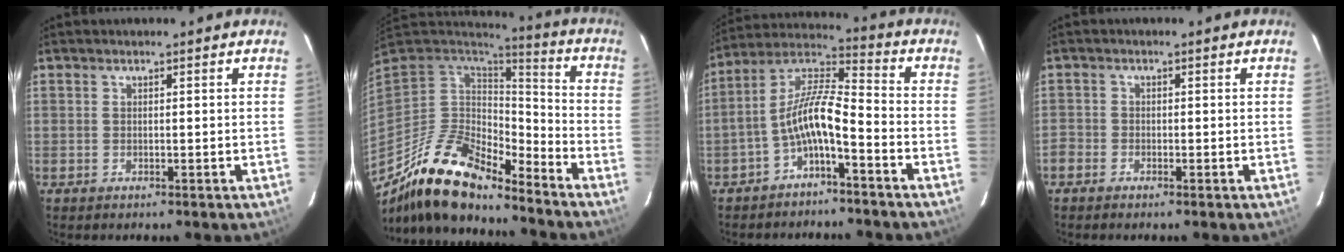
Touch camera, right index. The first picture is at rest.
{"total": 19.7, "force": [-15.1, 6.3, 10.9], "torque": [-0.209, -0.029, -0.277]}
{"total": 10.3, "force": [-4.7, 2.8, 8.7], "torque": [-0.188, 0.016, -0.087]}
{"total": 3.8, "force": [-2.5, 2.6, 1.2], "torque": [-0.032, -0.003, -0.048]}